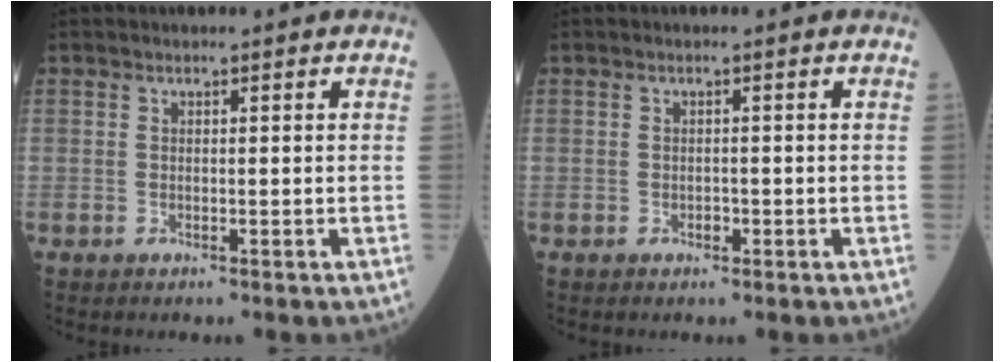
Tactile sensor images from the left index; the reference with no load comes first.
{"total": 0.7, "force": [-0.3, 0.5, 0.4], "torque": [-0.004, 0.002, -0.006]}